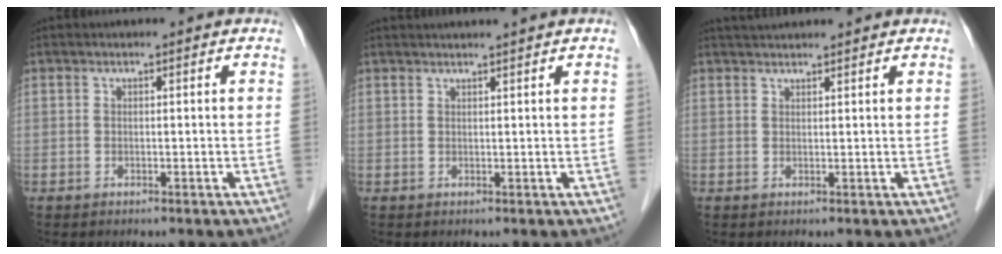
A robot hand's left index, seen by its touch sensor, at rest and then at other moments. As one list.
[{"total": 3.0, "force": [2.5, -0.9, 1.3], "torque": [-0.012, 0.016, 0.043]}, {"total": 4.3, "force": [4.1, 0.3, 1.3], "torque": [-0.020, 0.038, 0.065]}]